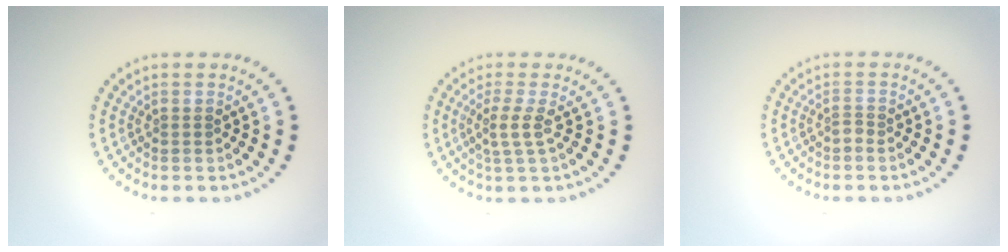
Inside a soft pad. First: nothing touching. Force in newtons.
{"total": 2.0, "press": 1.6, "slide": 1.3}
{"total": 0.9, "press": 0.6, "slide": 0.7}